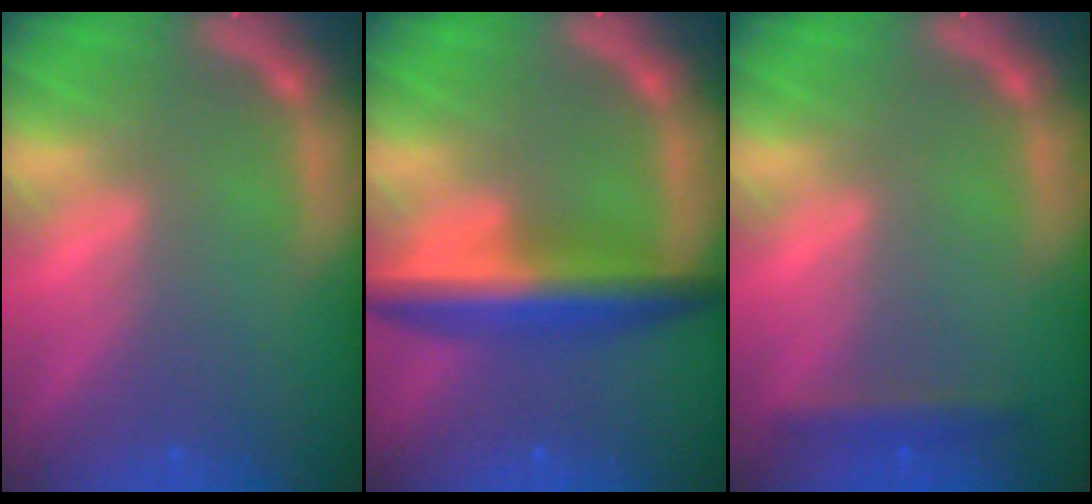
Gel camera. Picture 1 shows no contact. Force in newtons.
{"total": 6.6}
{"total": 1.9}